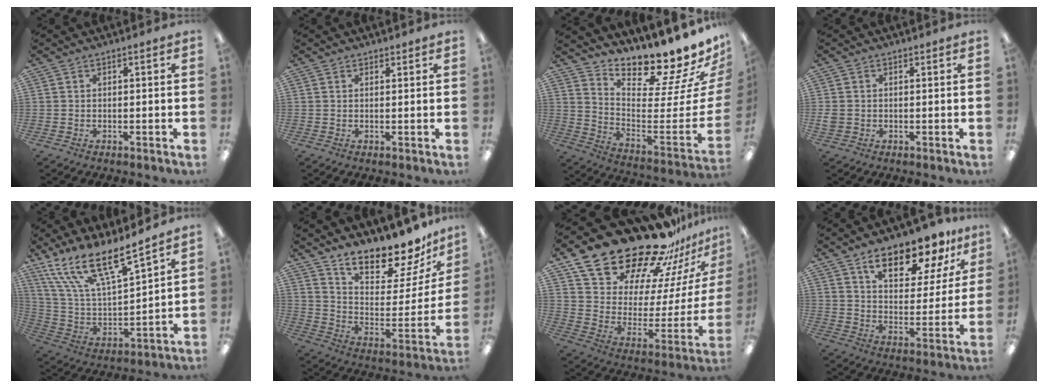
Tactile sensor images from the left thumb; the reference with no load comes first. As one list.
[{"total": 0.9, "force": [0.8, 0.4, 0.0], "torque": [0.000, 0.000, 0.016]}, {"total": 14.3, "force": [13.6, 1.5, 4.1], "torque": [-0.033, -0.150, 0.217]}, {"total": 2.0, "force": [0.0, 1.8, 0.7], "torque": [-0.012, 0.004, -0.001]}, {"total": 17.3, "force": [13.5, 4.1, 10.0], "torque": [-0.204, -0.093, 0.241]}, {"total": 16.4, "force": [15.0, 4.3, 5.2], "torque": [-0.091, -0.134, 0.263]}, {"total": 26.3, "force": [22.1, 10.1, 10.1], "torque": [-0.156, -0.177, 0.401]}, {"total": 15.2, "force": [11.2, 5.8, 8.4], "torque": [-0.128, -0.061, 0.191]}]